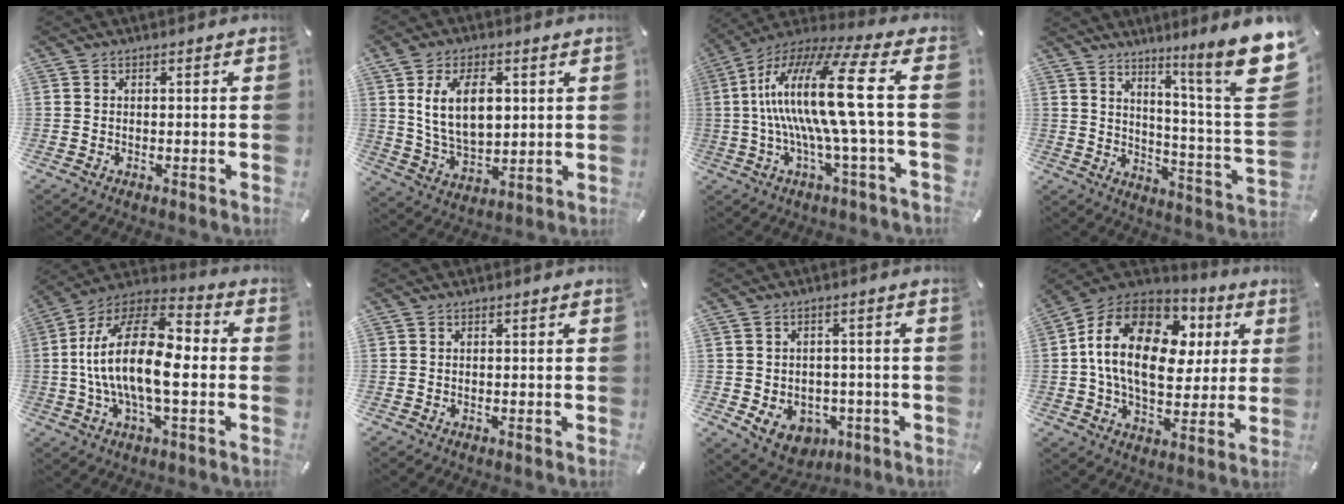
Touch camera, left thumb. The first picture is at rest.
{"total": 12.4, "force": [3.5, 7.3, 9.4], "torque": [-0.182, -0.001, 0.061]}
{"total": 21.7, "force": [1.5, 2.1, 21.5], "torque": [-0.457, -0.021, 0.003]}
{"total": 14.8, "force": [8.8, 0.5, 11.9], "torque": [-0.174, -0.088, 0.124]}
{"total": 19.9, "force": [-1.6, 9.2, 17.6], "torque": [-0.353, 0.006, -0.028]}
{"total": 0.0}
{"total": 7.8, "force": [-2.8, 6.3, 3.8], "torque": [-0.057, 0.015, -0.050]}
{"total": 21.4, "force": [4.5, 14.0, 15.5], "torque": [-0.310, 0.003, 0.073]}